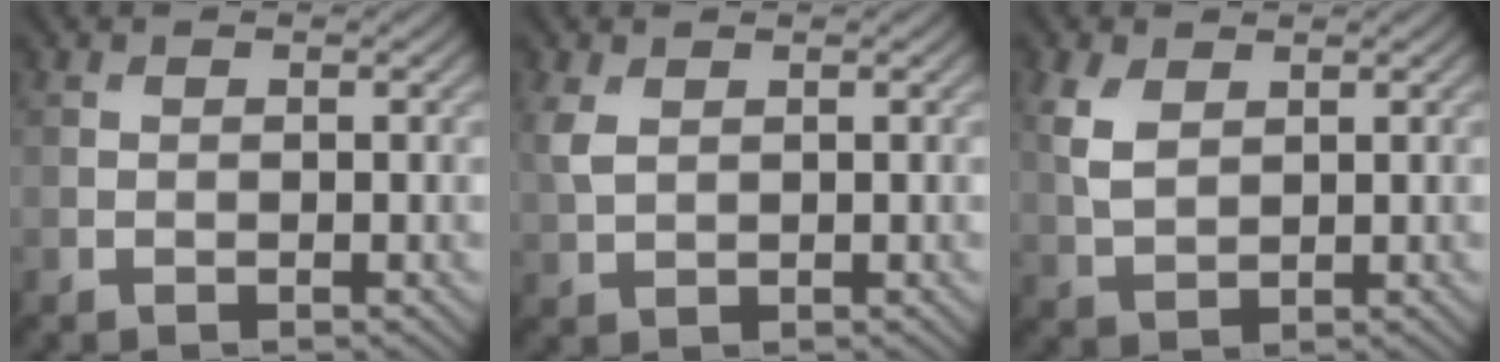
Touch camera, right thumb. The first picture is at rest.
{"total": 2.7, "force": [1.0, 1.6, 1.9], "torque": [-0.056, 0.003, 0.023]}
{"total": 4.1, "force": [1.7, 2.5, 2.9], "torque": [-0.083, 0.002, 0.035]}